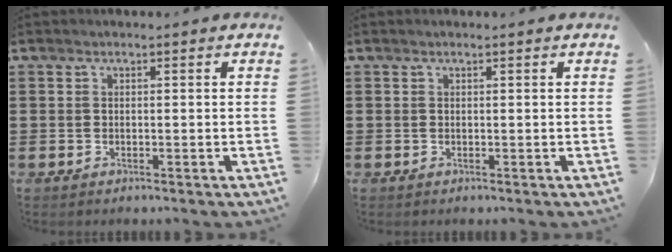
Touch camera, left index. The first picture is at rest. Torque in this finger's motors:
{"motor_torque": [-0.72, 0.55, -0.34, -0.10]}